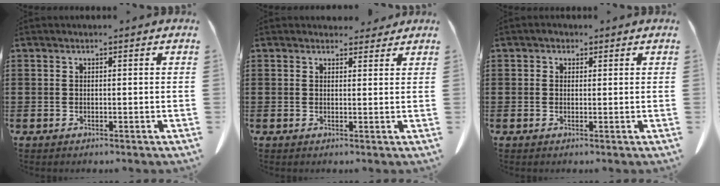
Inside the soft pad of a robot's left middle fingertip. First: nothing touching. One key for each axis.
{"total": 2.4, "fx": 2.2, "fy": 0.9, "fz": 0.4, "tx": -0.005, "ty": -0.002, "tz": 0.040}
{"total": 1.0, "fx": 0.5, "fy": 0.9, "fz": 0.2, "tx": -0.008, "ty": 0.005, "tz": 0.009}